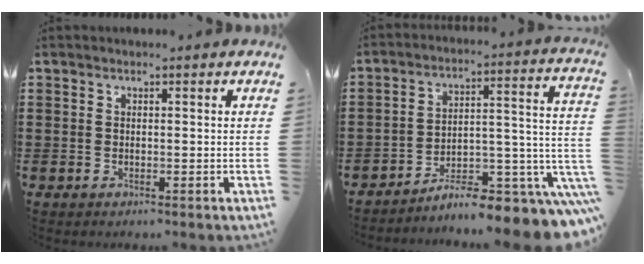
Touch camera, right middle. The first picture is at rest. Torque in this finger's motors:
{"motor_torque": [2.14, 0.00, 1.05, 0.21]}